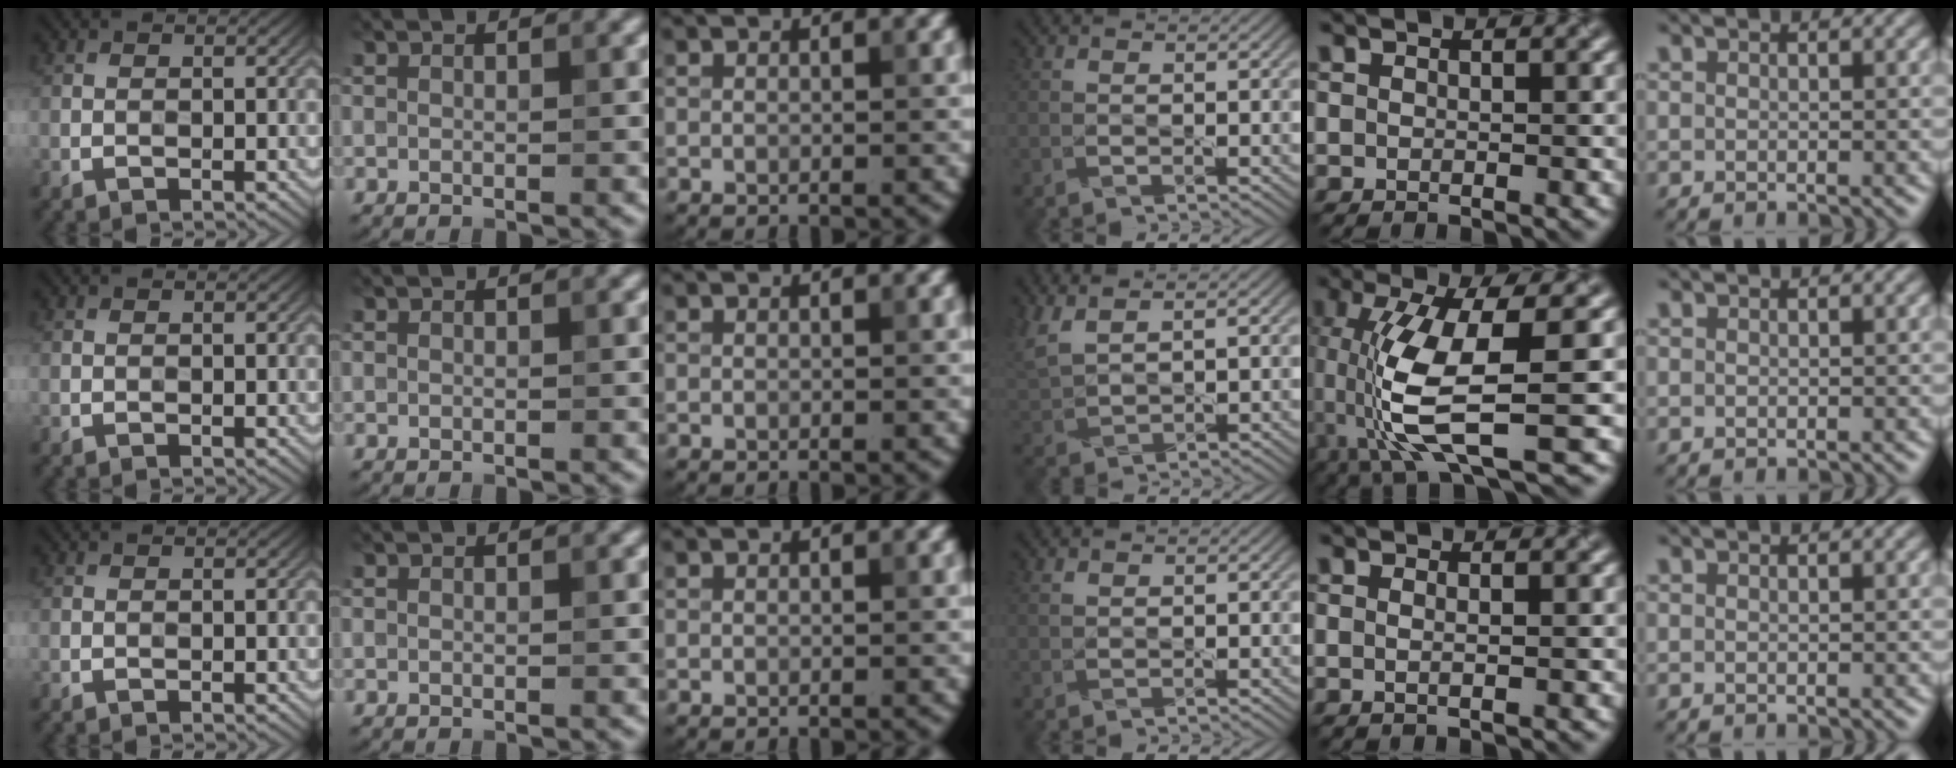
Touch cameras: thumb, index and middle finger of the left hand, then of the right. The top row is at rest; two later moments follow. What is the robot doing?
{"motion": "lift_and_place", "object": "knife"}